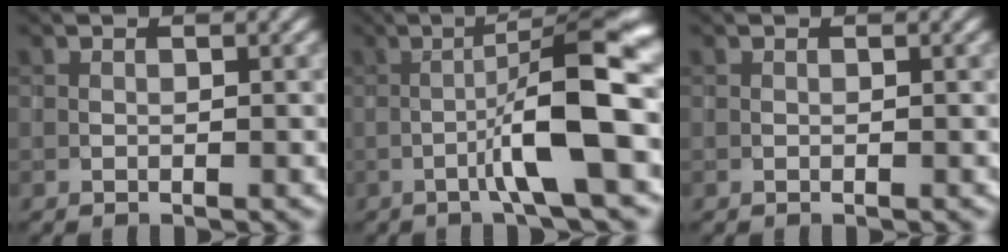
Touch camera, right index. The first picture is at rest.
{"total": 9.0, "force": [-1.8, 0.9, 8.8], "torque": [-0.135, 0.021, -0.035]}
{"total": 0.0}